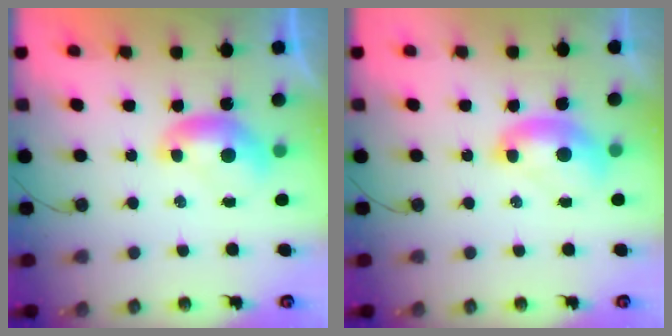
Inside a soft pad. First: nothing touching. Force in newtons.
{"total": 2.0, "press": 2.0, "slide": 0.4}